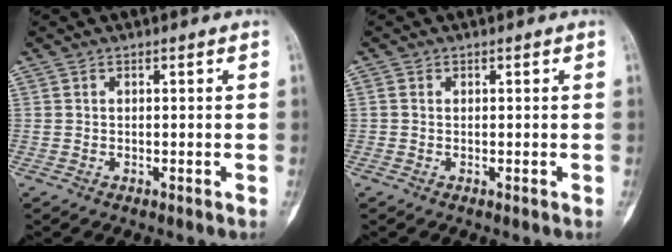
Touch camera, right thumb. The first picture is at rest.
{"total": 0.7, "force": [0.1, 0.5, 0.4], "torque": [-0.010, 0.000, 0.001]}